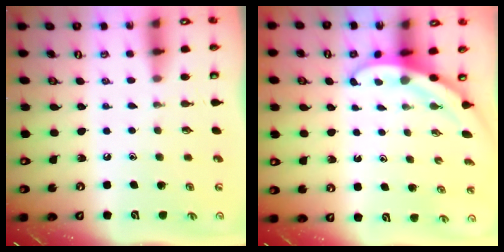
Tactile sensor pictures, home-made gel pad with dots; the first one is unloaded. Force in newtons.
{"total": 3.1, "press": 3.1, "slide": 0.1}